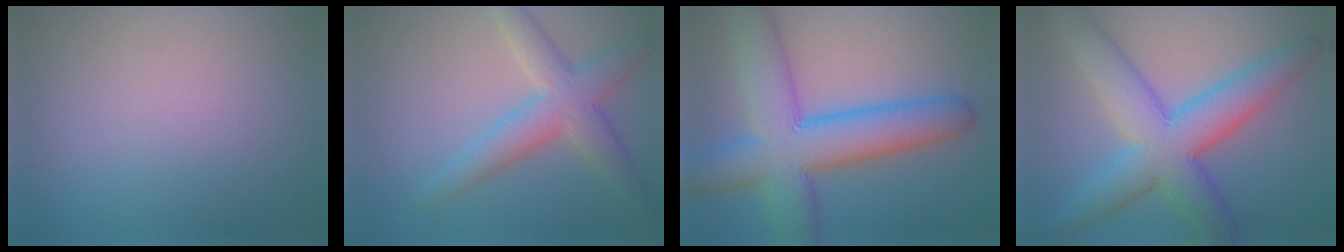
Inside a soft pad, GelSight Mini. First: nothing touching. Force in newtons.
{"total": 5.1, "press": 5.1, "slide": 0.3}
{"total": 10.4, "press": 10.4, "slide": 0.2}
{"total": 7.3, "press": 7.3, "slide": 0.4}